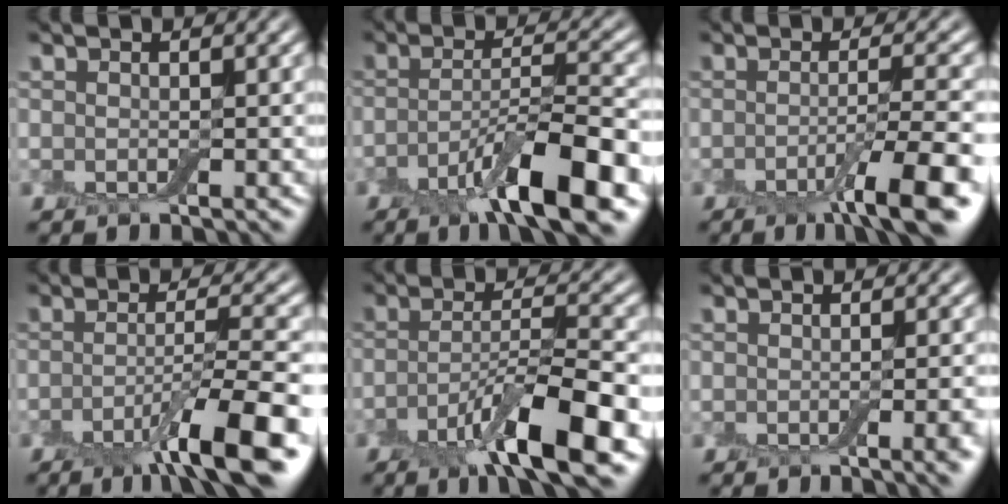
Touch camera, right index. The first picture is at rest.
{"total": 8.6, "force": [-4.2, 1.8, 7.2], "torque": [-0.114, 0.007, -0.076]}
{"total": 6.4, "force": [-2.9, 1.1, 5.6], "torque": [-0.079, -0.002, -0.049]}
{"total": 7.8, "force": [-3.8, 1.2, 6.7], "torque": [-0.096, 0.005, -0.067]}
{"total": 8.6, "force": [-4.2, 1.8, 7.3], "torque": [-0.118, 0.003, -0.077]}
{"total": 3.5, "force": [-1.0, 1.2, 3.1], "torque": [-0.026, -0.001, -0.009]}